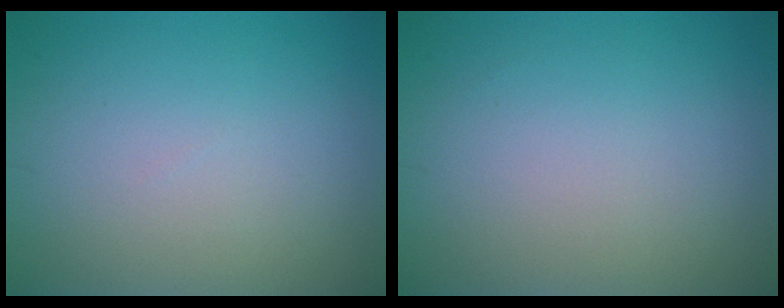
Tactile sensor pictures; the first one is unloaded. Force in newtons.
{"total": 0.0}